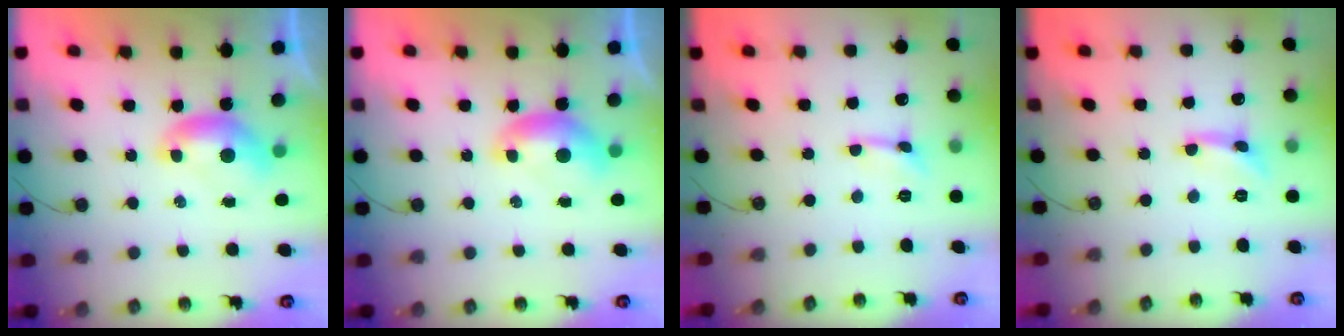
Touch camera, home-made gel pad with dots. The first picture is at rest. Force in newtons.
{"total": 0.6, "press": 0.6, "slide": 0.2}
{"total": 0.9, "press": 0.8, "slide": 0.4}
{"total": 1.5, "press": 1.4, "slide": 0.3}